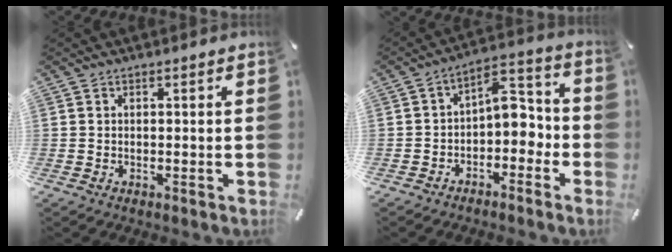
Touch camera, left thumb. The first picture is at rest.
{"total": 7.9, "force": [-0.5, 5.3, 5.9], "torque": [-0.068, -0.004, -0.015]}